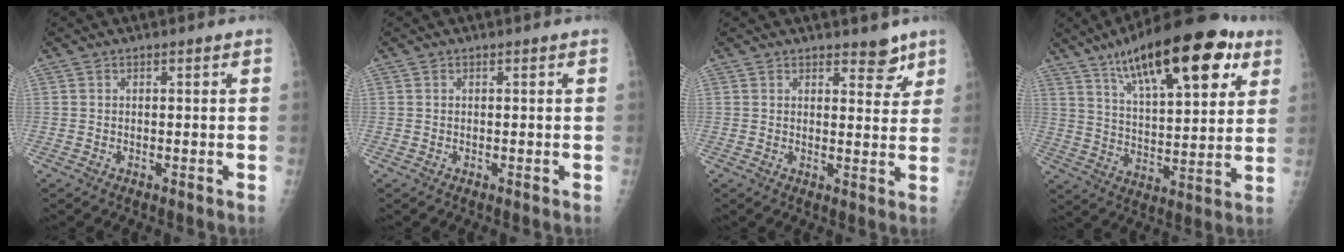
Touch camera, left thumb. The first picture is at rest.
{"total": 0.0}
{"total": 4.4, "force": [3.3, 2.0, 2.3], "torque": [-0.004, -0.021, 0.043]}
{"total": 23.9, "force": [12.8, 8.3, 18.4], "torque": [-0.260, -0.027, 0.204]}